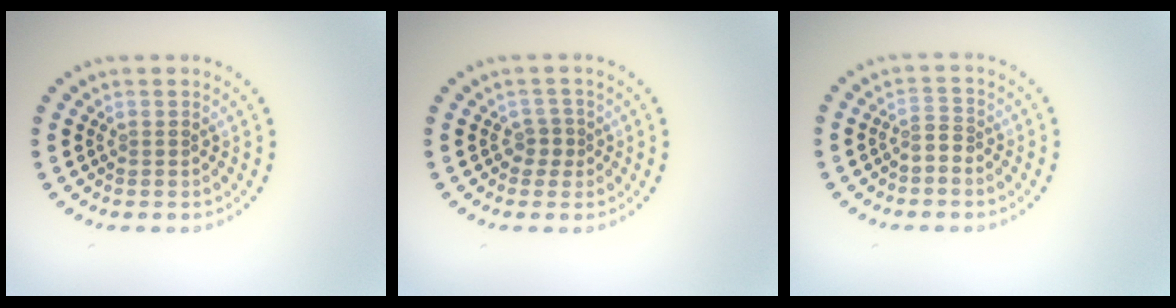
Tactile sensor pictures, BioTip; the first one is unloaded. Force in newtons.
{"total": 1.3, "press": 1.1, "slide": 0.7}
{"total": 1.6, "press": 1.2, "slide": 1.0}